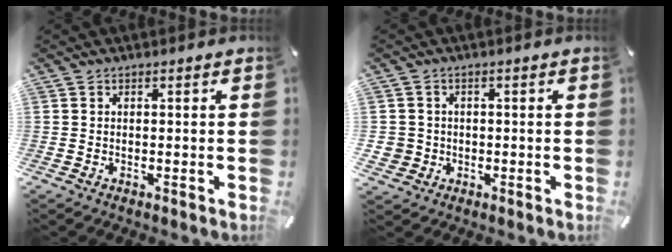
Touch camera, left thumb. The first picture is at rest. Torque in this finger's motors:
{"motor_torque": [0.05, 0.17, 0.05, 0.01, 0.01]}